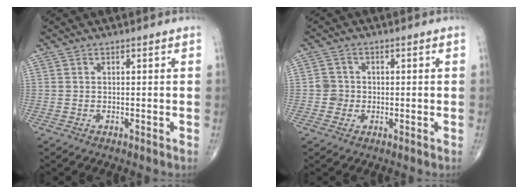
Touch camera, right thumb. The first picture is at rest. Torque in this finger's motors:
{"motor_torque": [0.04, -0.22, 0.10, 0.04, 0.03]}